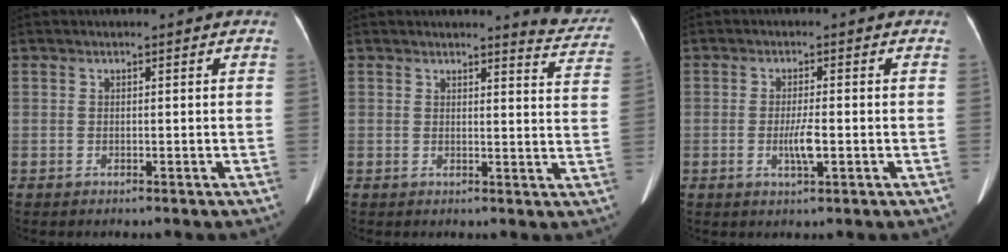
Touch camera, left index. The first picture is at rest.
{"total": 6.6, "force": [6.5, 0.5, 1.1], "torque": [-0.002, -0.038, 0.049]}
{"total": 3.3, "force": [-1.0, 0.3, 3.2], "torque": [-0.064, -0.006, -0.014]}